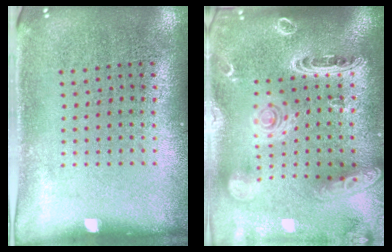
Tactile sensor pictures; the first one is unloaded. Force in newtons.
{"total": 3.3, "press": 2.6, "slide": 1.9}